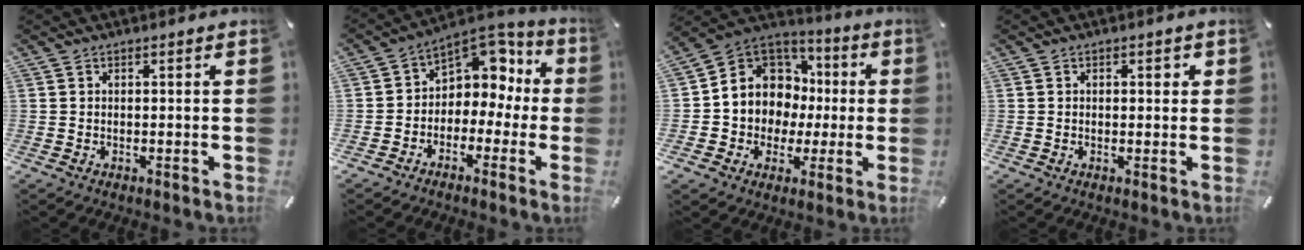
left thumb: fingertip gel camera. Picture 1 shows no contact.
{"total": 8.1, "force": [2.4, 7.2, 2.9], "torque": [-0.034, -0.029, 0.046]}
{"total": 10.9, "force": [0.7, 10.6, 2.2], "torque": [-0.058, -0.022, 0.022]}
{"total": 1.3, "force": [0.2, 0.8, 1.0], "torque": [-0.012, 0.005, 0.000]}